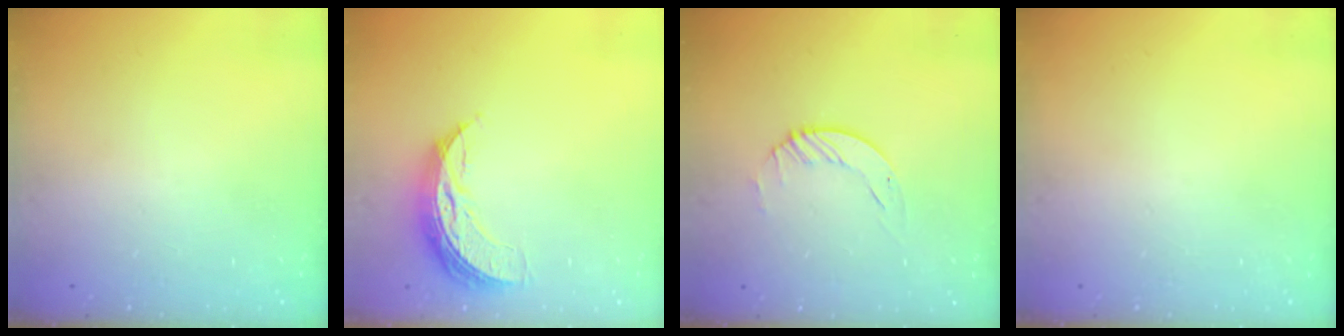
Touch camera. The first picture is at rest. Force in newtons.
{"total": 8.6, "press": 8.5, "slide": 0.5}
{"total": 2.3, "press": 2.3, "slide": 0.3}
{"total": 0.0}